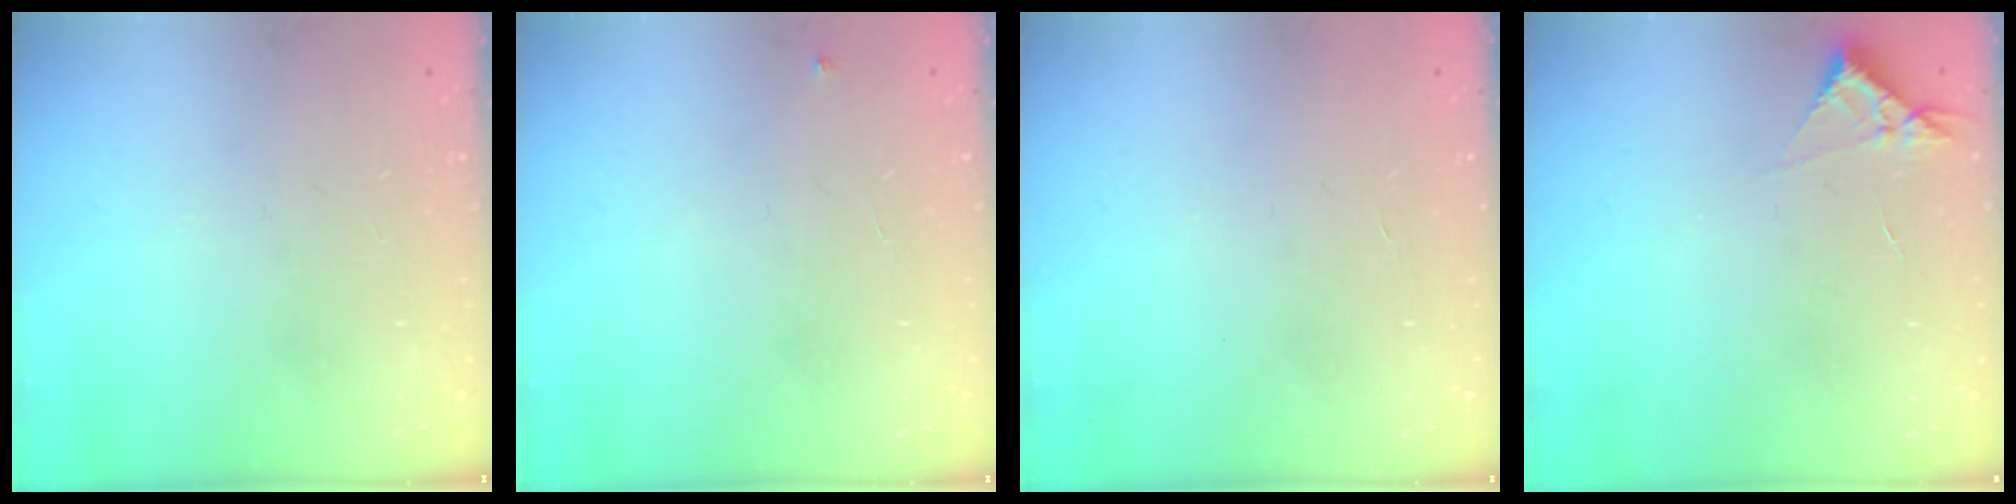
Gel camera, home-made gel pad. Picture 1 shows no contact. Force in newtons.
{"total": 2.7, "press": 2.7, "slide": 0.4}
{"total": 1.6, "press": 1.6, "slide": 0.1}
{"total": 3.1, "press": 3.1, "slide": 0.5}